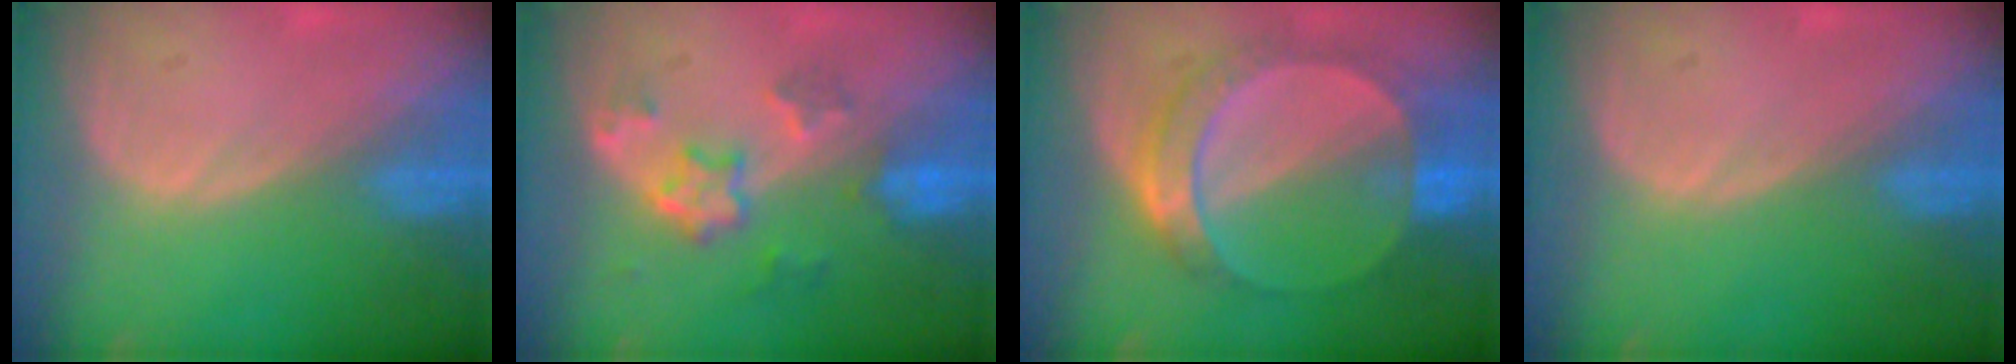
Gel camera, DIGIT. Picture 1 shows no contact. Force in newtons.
{"total": 6.1, "press": 5.5, "slide": 2.7}
{"total": 7.8, "press": 7.5, "slide": 2.0}
{"total": 0.0}